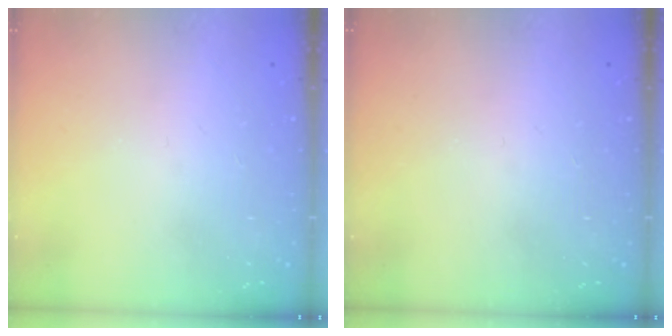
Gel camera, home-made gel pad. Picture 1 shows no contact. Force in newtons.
{"total": 0.0}